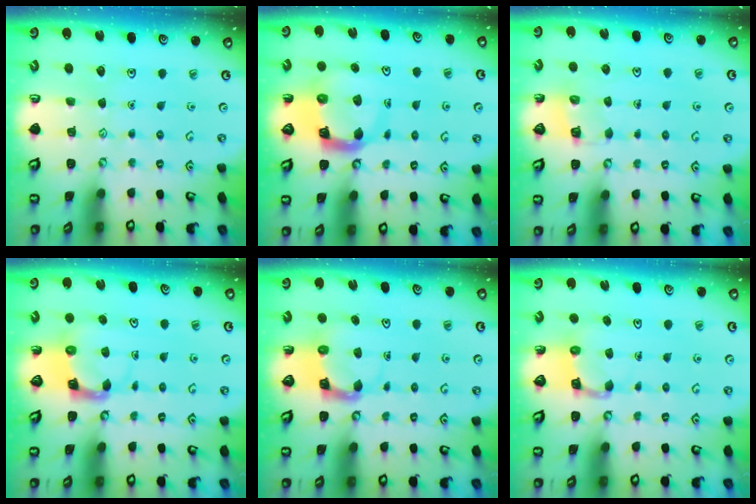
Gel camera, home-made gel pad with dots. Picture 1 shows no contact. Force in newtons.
{"total": 7.9, "press": 7.9, "slide": 1.1}
{"total": 4.6, "press": 4.6, "slide": 0.3}
{"total": 3.9, "press": 3.8, "slide": 0.7}
{"total": 4.4, "press": 4.4, "slide": 0.2}
{"total": 4.6, "press": 4.6, "slide": 0.3}